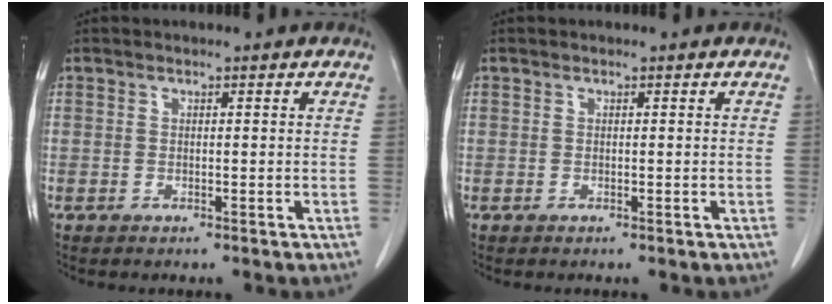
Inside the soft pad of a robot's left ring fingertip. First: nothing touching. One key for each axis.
{"total": 0.0}